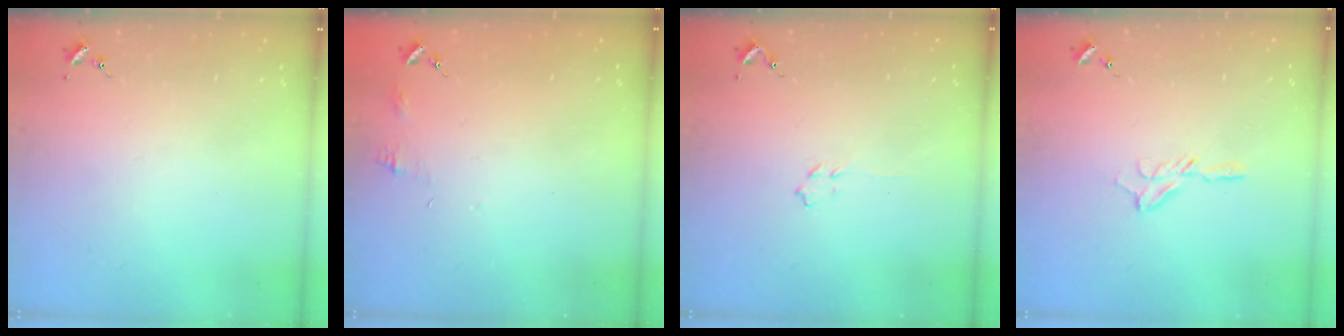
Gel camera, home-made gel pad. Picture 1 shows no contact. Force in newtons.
{"total": 4.5, "press": 4.5, "slide": 0.5}
{"total": 3.9, "press": 3.9, "slide": 0.6}
{"total": 6.9, "press": 6.9, "slide": 0.7}